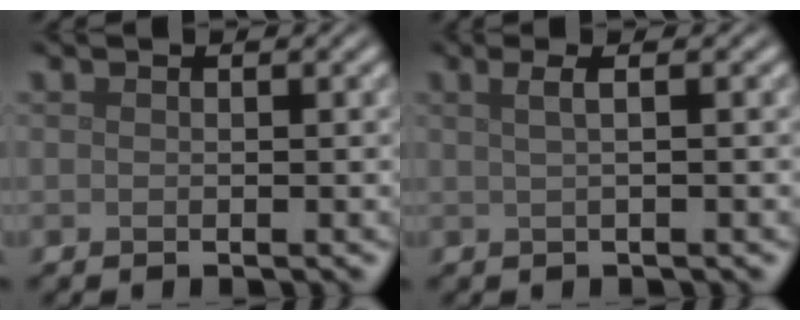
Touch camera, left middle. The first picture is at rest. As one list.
[{"total": 2.5, "force": [0.9, 1.1, 2.1], "torque": [-0.021, 0.003, -0.006]}]